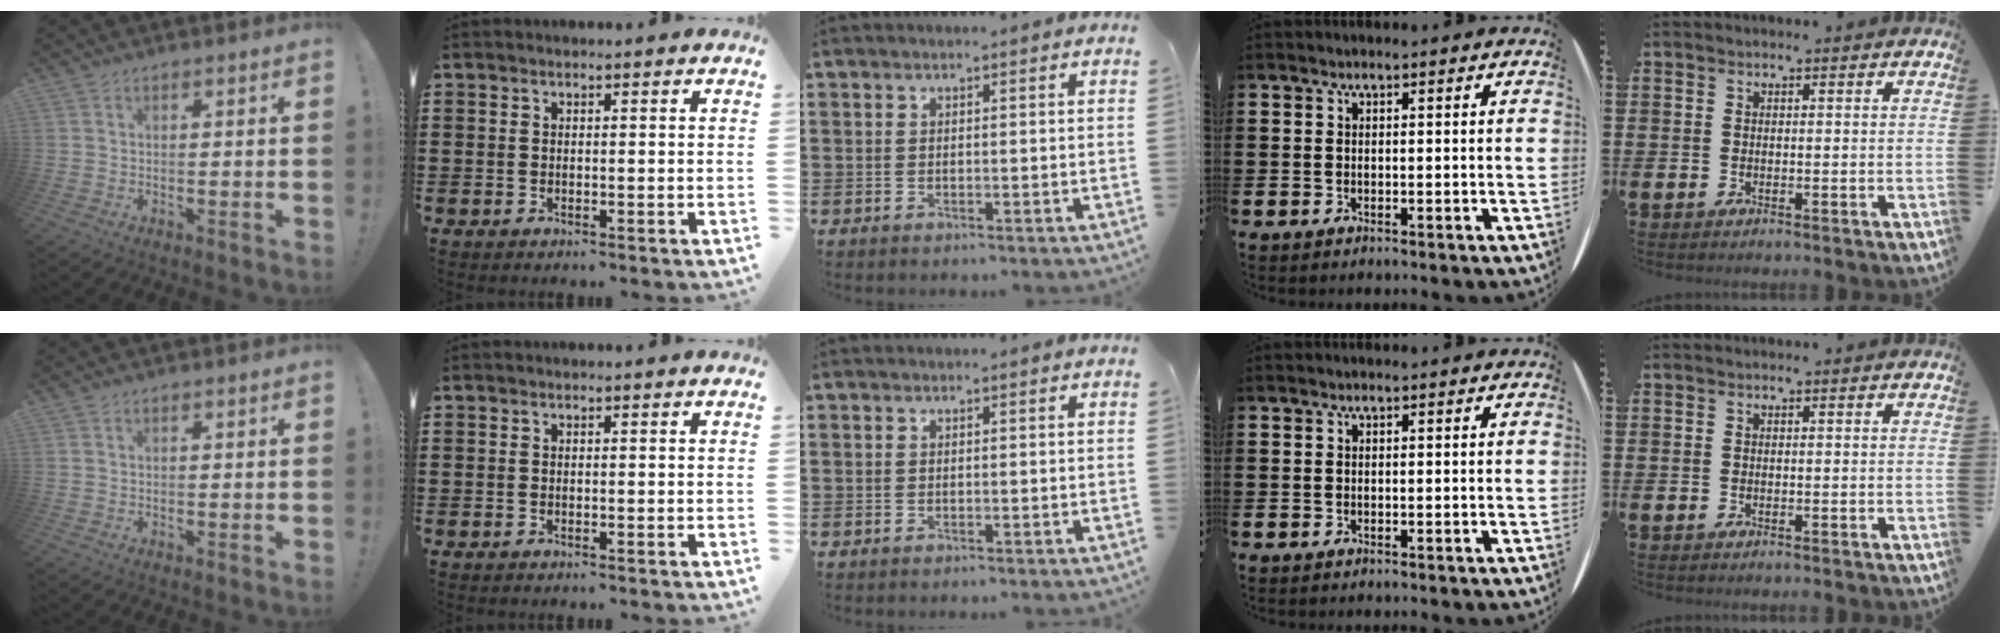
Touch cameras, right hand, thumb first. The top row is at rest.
{}